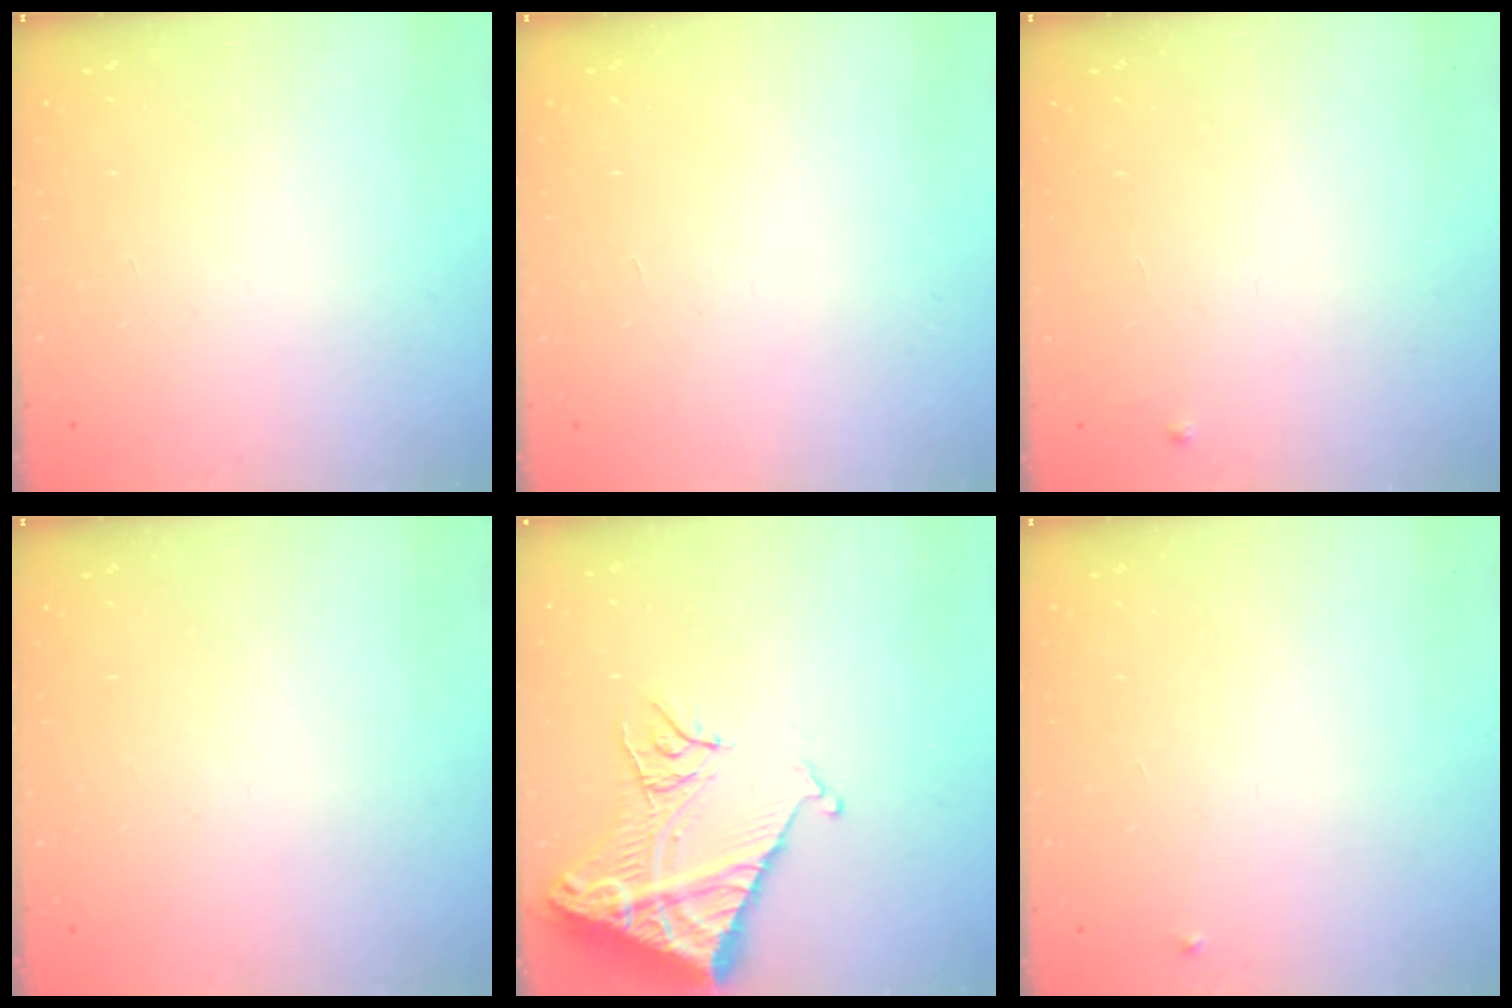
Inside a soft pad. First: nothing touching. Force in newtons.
{"total": 1.7, "press": 1.7, "slide": 0.1}
{"total": 3.1, "press": 3.1, "slide": 0.5}
{"total": 0.0}
{"total": 15.7, "press": 15.6, "slide": 1.7}
{"total": 2.7, "press": 2.7, "slide": 0.2}